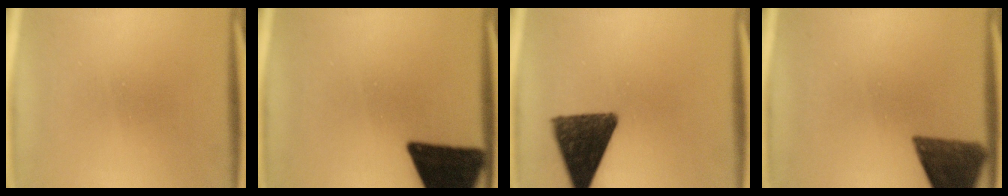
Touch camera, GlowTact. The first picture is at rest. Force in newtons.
{"total": 18.8}
{"total": 13.3}
{"total": 10.6}